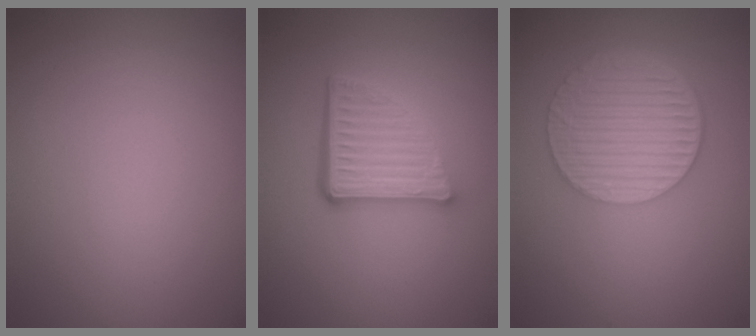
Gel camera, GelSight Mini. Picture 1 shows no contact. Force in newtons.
{"total": 5.1, "press": 3.6, "slide": 3.6}
{"total": 6.6, "press": 4.7, "slide": 4.6}